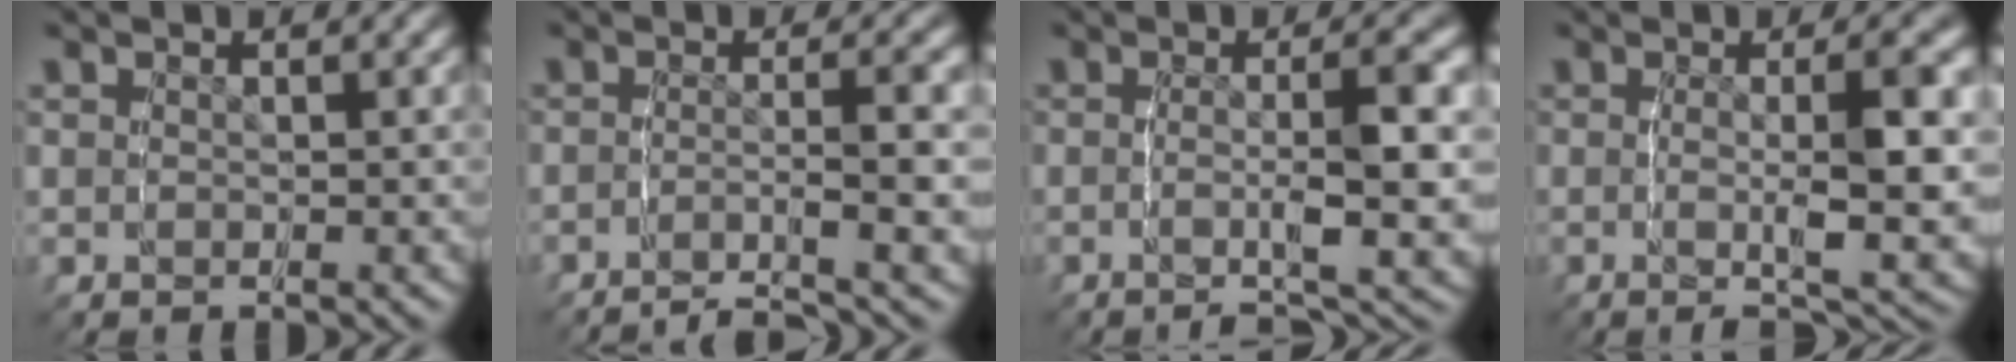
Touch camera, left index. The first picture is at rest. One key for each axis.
{"total": 7.2, "fx": -6.7, "fy": 0.5, "fz": 2.8, "tx": -0.039, "ty": -0.022, "tz": -0.101}
{"total": 4.9, "fx": -1.7, "fy": 0.3, "fz": 4.5, "tx": -0.076, "ty": -0.009, "tz": -0.031}
{"total": 6.0, "fx": -0.9, "fy": 0.9, "fz": 5.9, "tx": -0.087, "ty": -0.007, "tz": -0.017}